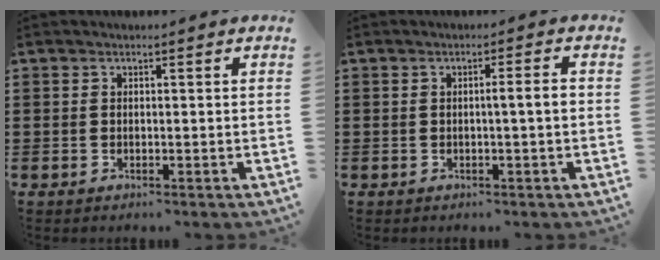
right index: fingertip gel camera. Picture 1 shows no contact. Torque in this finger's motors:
{"motor_torque": [0.71, -0.04, 0.08, 0.09]}